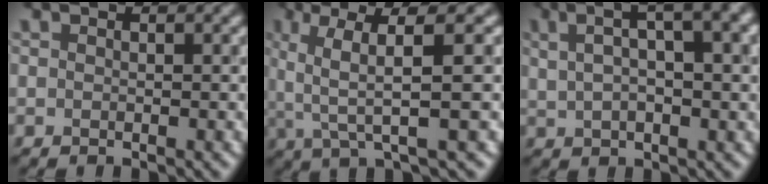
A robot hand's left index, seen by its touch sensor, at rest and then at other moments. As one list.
[{"total": 4.4, "force": [0.6, -0.4, 4.3], "torque": [-0.101, -0.007, 0.048]}, {"total": 6.0, "force": [2.8, 1.0, 5.2], "torque": [-0.118, 0.011, 0.090]}]